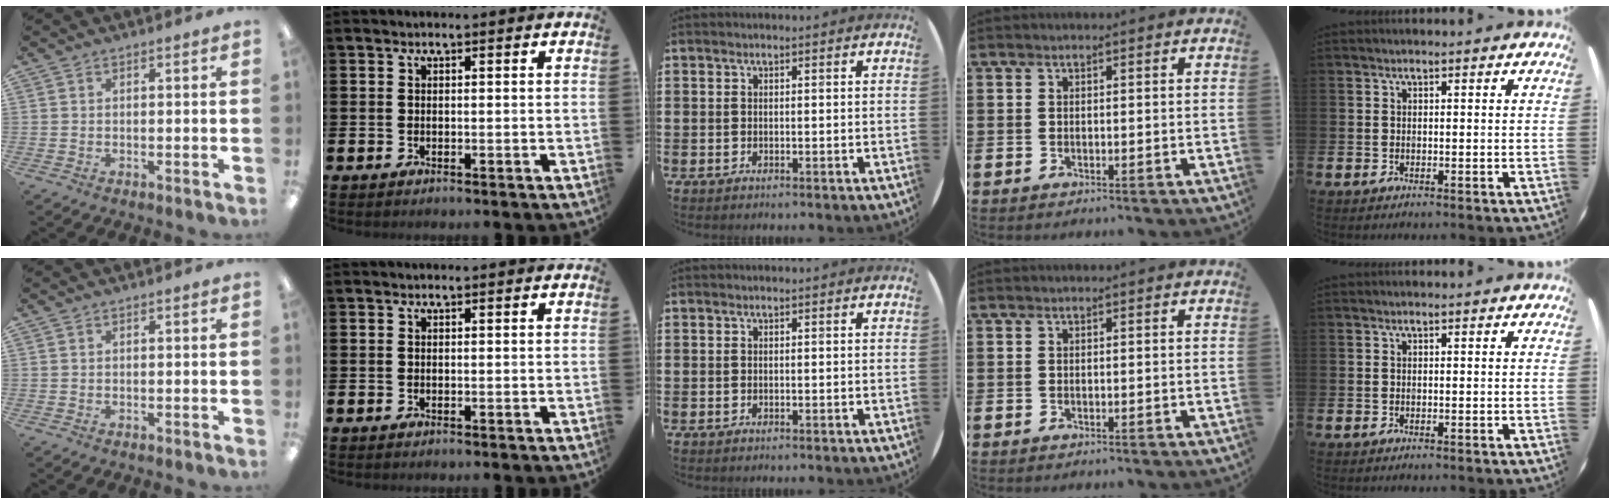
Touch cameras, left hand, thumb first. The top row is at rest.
{}